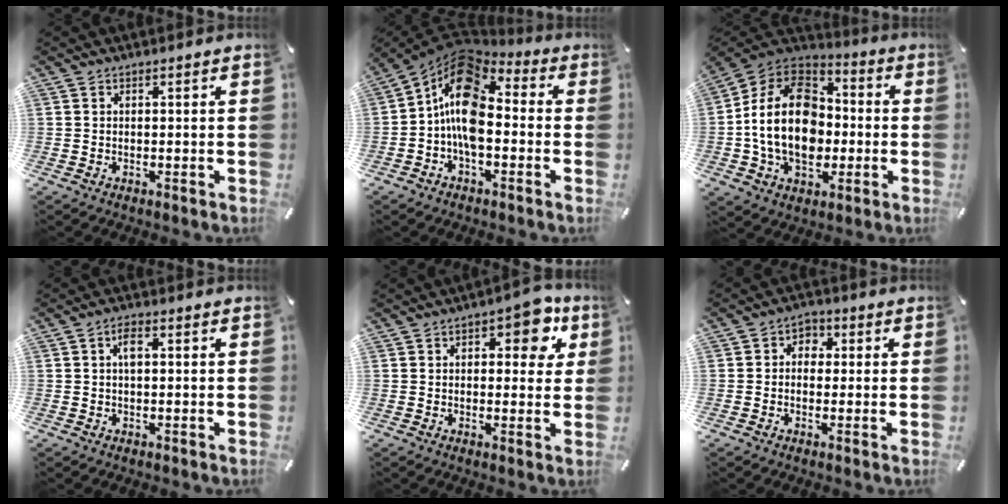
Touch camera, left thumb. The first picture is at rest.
{"total": 13.1, "force": [-1.8, 8.2, 10.1], "torque": [-0.196, 0.008, -0.038]}
{"total": 19.4, "force": [-2.1, 14.8, 12.4], "torque": [-0.254, 0.022, -0.039]}
{"total": 2.8, "force": [0.5, 1.2, 2.5], "torque": [-0.044, 0.005, 0.004]}
{"total": 9.1, "force": [3.6, 4.8, 6.9], "torque": [-0.068, -0.015, 0.050]}
{"total": 3.5, "force": [-0.5, 3.1, 1.5], "torque": [-0.015, 0.007, -0.015]}